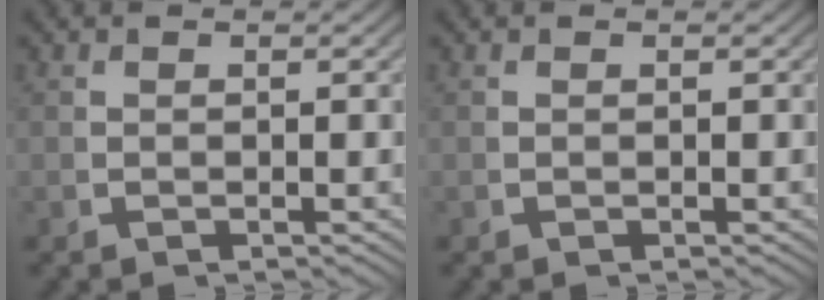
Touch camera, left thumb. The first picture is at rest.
{"total": 0.0}